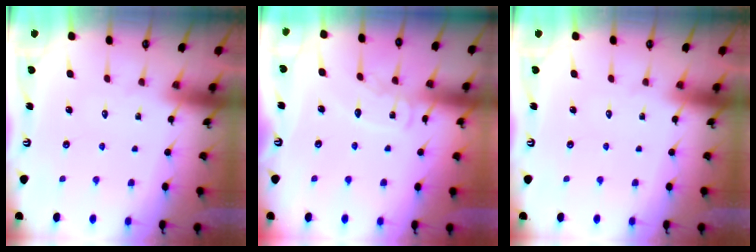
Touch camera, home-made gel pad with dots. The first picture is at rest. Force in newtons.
{"total": 7.6, "press": 7.6, "slide": 0.8}
{"total": 0.0}